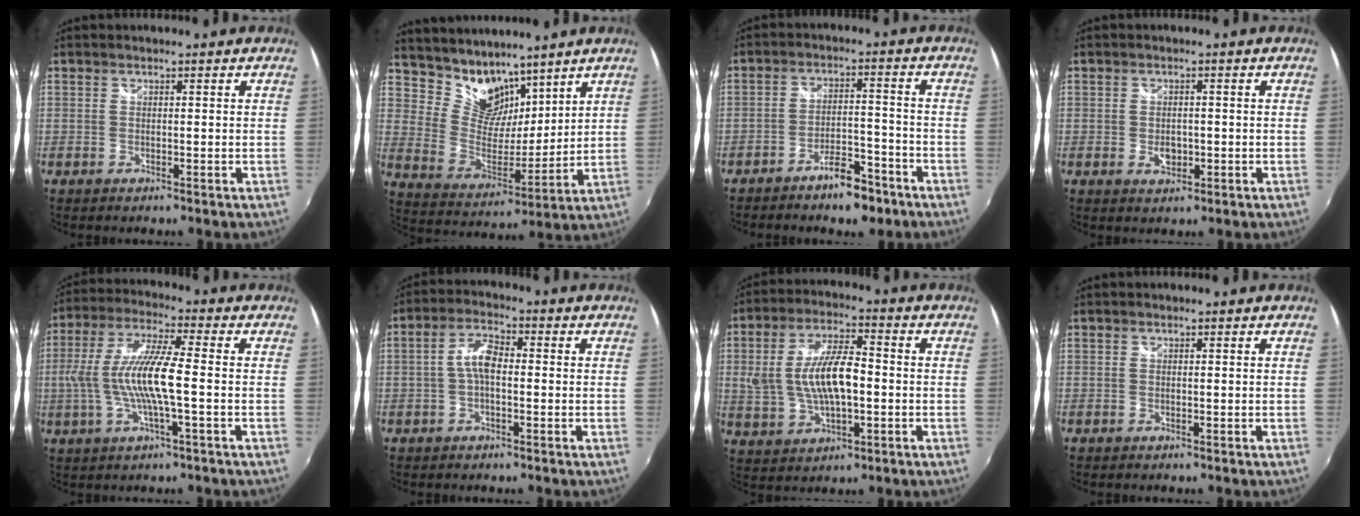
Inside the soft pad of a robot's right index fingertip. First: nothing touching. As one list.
[{"total": 12.0, "force": [9.4, 6.7, 3.5], "torque": [-0.069, 0.004, 0.182]}, {"total": 7.6, "force": [-5.8, 2.8, 4.1], "torque": [-0.079, 0.012, -0.084]}, {"total": 3.0, "force": [-0.7, 2.1, 2.0], "torque": [-0.034, -0.003, -0.010]}, {"total": 12.3, "force": [-1.4, 1.6, 12.1], "torque": [-0.238, 0.001, -0.026]}, {"total": 4.9, "force": [-0.6, 2.3, 4.4], "torque": [-0.090, 0.016, -0.012]}, {"total": 12.3, "force": [-0.5, 5.4, 11.0], "torque": [-0.220, 0.005, 0.002]}, {"total": 0.0}]